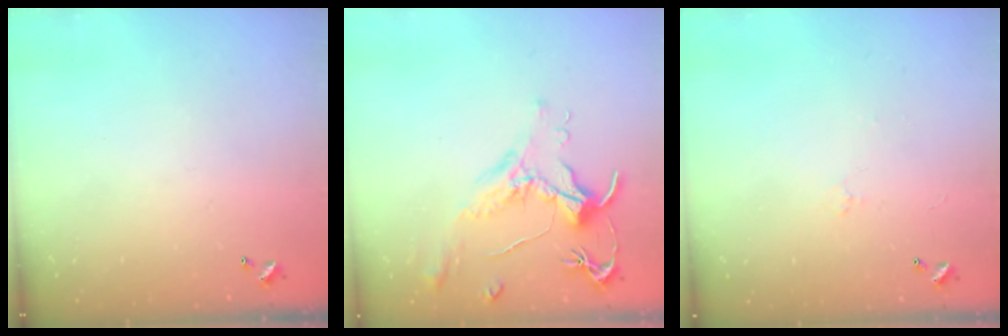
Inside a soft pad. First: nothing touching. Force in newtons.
{"total": 1.6, "press": 1.5, "slide": 0.7}
{"total": 0.5, "press": 0.1, "slide": 0.5}